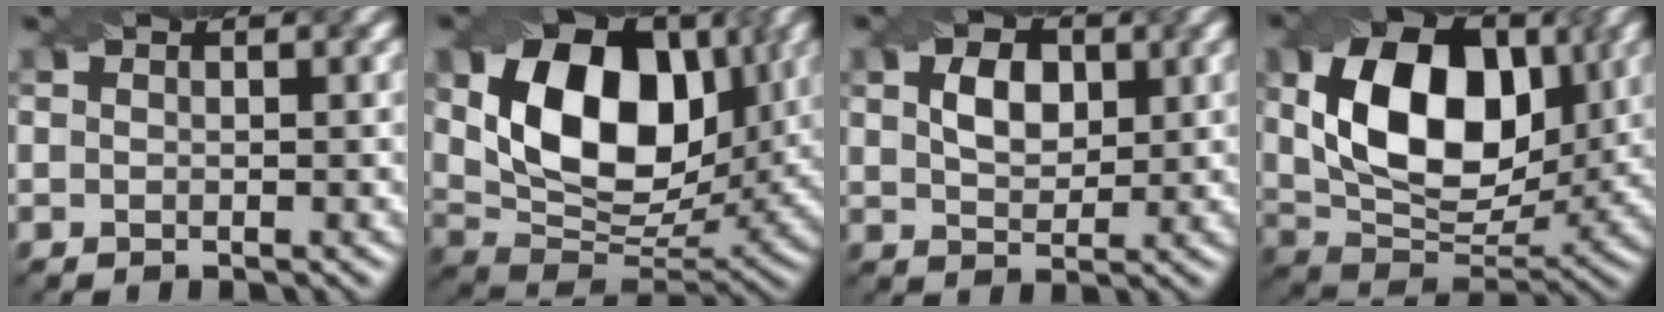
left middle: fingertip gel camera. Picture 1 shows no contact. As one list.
[{"total": 13.6, "force": [3.4, 8.9, 9.6], "torque": [-0.166, 0.002, 0.060]}, {"total": 3.5, "force": [1.1, 2.3, 2.4], "torque": [-0.050, 0.003, 0.020]}, {"total": 12.2, "force": [2.5, 7.8, 9.1], "torque": [-0.156, -0.002, 0.046]}]